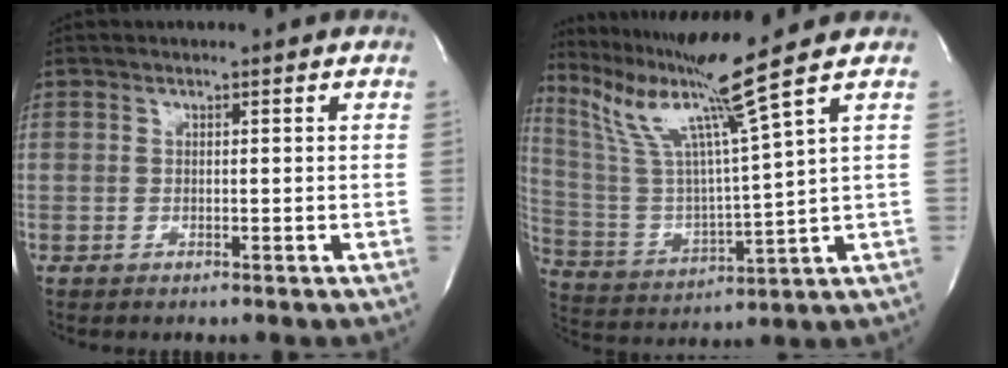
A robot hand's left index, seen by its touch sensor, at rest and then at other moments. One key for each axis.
{"total": 14.2, "fx": 10.3, "fy": -3.9, "fz": 8.9, "tx": -0.172, "ty": -0.023, "tz": 0.202}